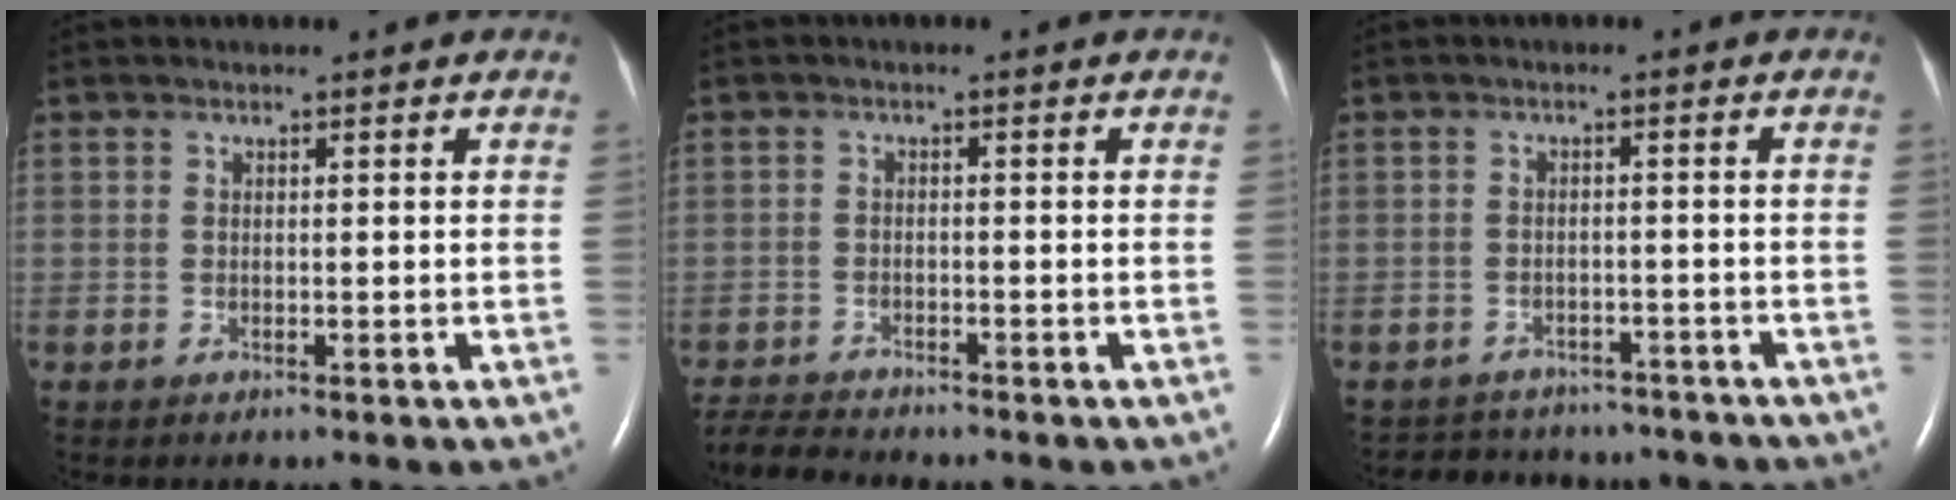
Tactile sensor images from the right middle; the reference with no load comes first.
{"total": 5.0, "force": [-4.9, 0.2, 0.7], "torque": [-0.015, -0.018, -0.087]}
{"total": 9.8, "force": [-9.0, 3.8, 1.3], "torque": [-0.027, 0.016, -0.107]}